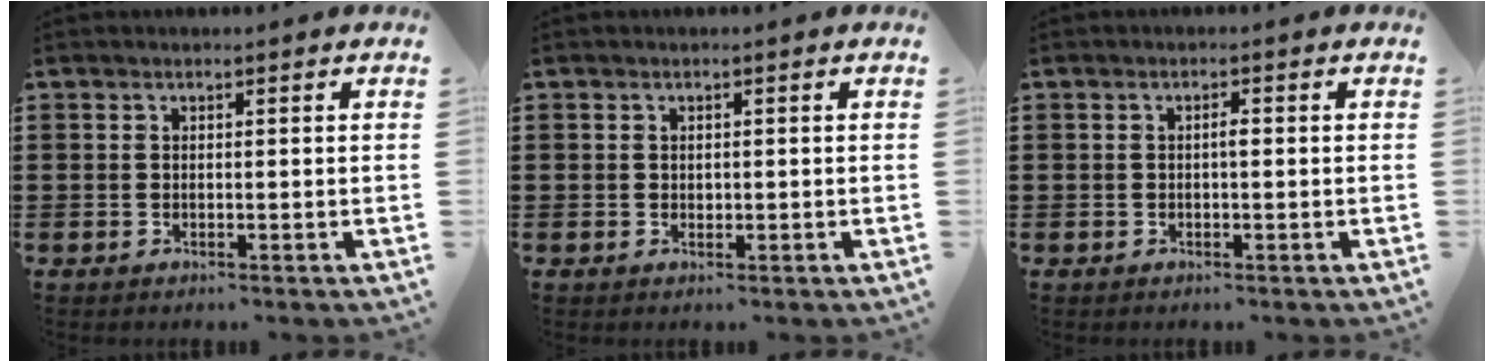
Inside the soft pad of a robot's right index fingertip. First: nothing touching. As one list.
[{"total": 0.6, "force": [0.1, 0.6, 0.2], "torque": [-0.006, 0.003, 0.003]}, {"total": 1.0, "force": [-0.1, 0.3, 1.0], "torque": [-0.019, 0.001, -0.003]}]